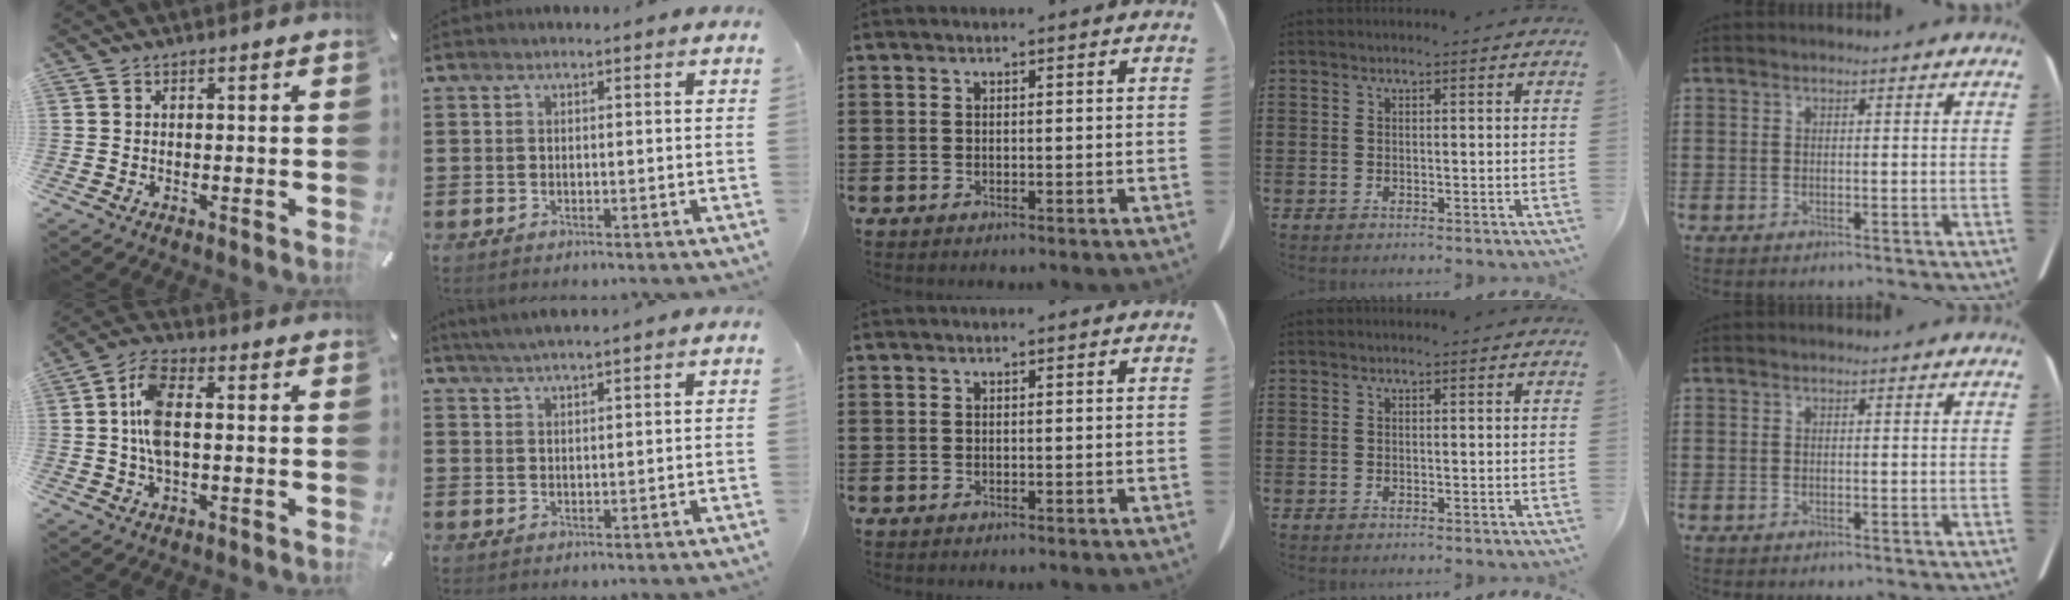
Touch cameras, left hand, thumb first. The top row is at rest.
{"thumb": {"total": 9.1, "force": [0.1, 4.6, 7.8], "torque": [-0.172, 0.004, -0.002]}, "index": {"total": 2.8, "force": [2.6, -0.5, 0.8], "torque": [-0.022, -0.003, 0.049]}}